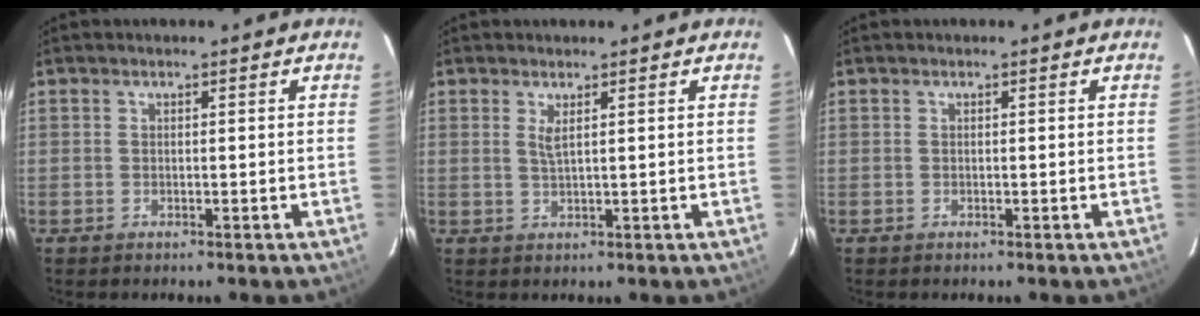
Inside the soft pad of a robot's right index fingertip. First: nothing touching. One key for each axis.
{"total": 1.8, "fx": 0.8, "fy": 0.1, "fz": 1.6, "tx": -0.030, "ty": -0.002, "tz": 0.014}
{"total": 0.0}